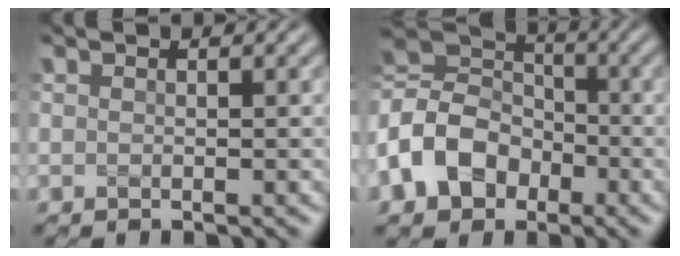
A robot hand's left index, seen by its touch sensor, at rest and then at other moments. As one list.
[{"total": 8.9, "force": [-2.9, 6.9, 4.8], "torque": [-0.114, 0.004, -0.072]}]